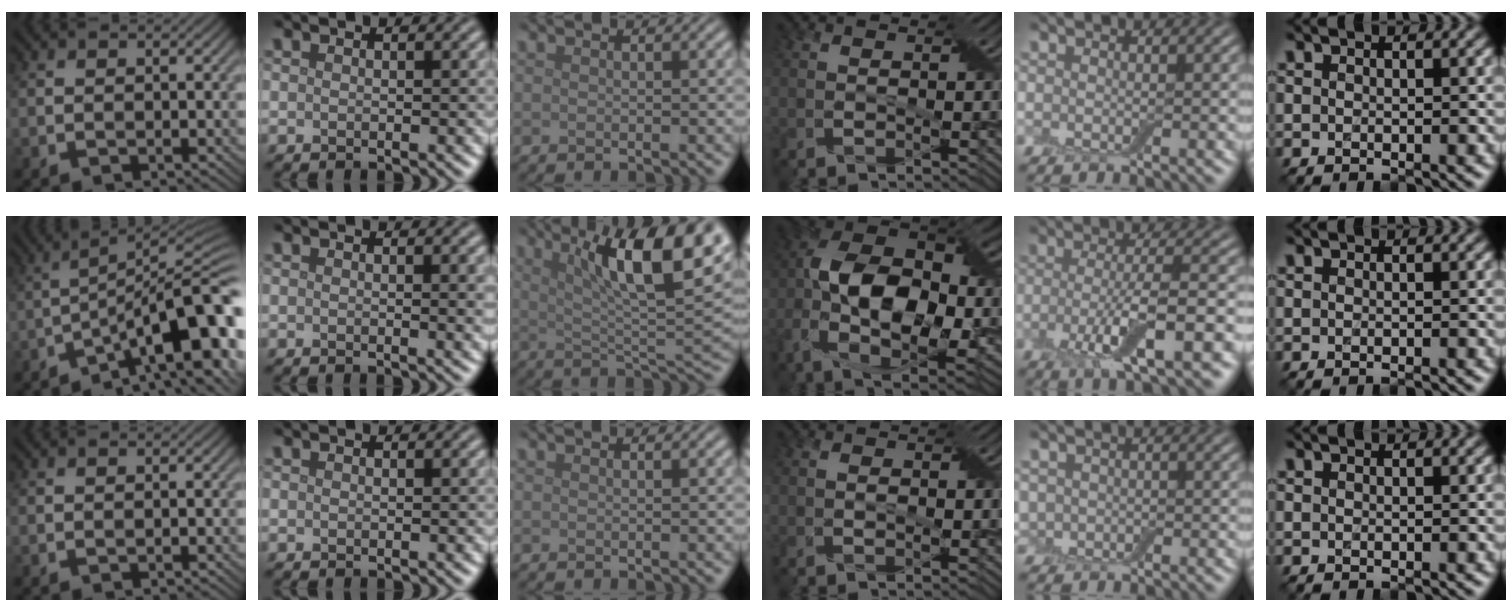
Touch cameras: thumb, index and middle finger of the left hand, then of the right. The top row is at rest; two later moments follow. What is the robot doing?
{"motion": "insert", "object": "backpack"}